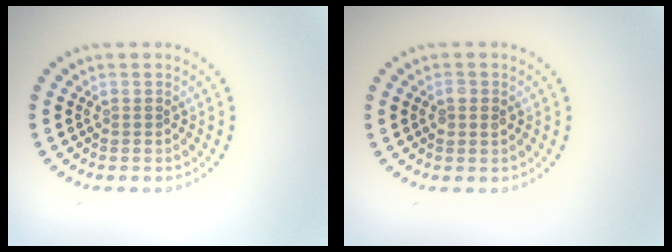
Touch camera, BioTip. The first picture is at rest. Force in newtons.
{"total": 1.2, "press": 1.2, "slide": 0.1}